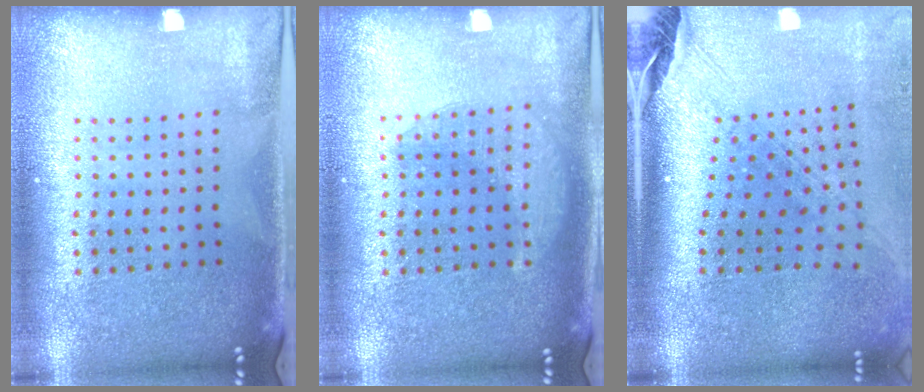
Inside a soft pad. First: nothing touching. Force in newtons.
{"total": 1.9, "press": 1.9, "slide": 0.3}
{"total": 2.9, "press": 2.1, "slide": 2.0}